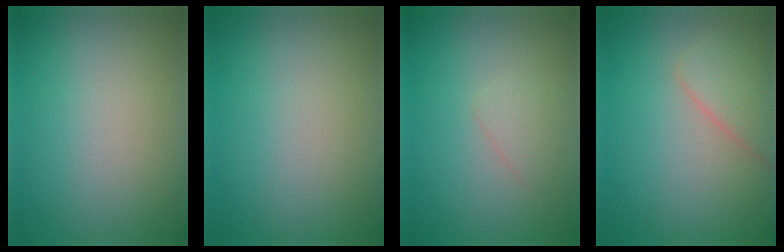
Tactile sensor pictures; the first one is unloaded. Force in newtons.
{"total": 0.0}
{"total": 1.3, "press": 1.3, "slide": 0.0}
{"total": 2.9, "press": 2.9, "slide": 0.1}